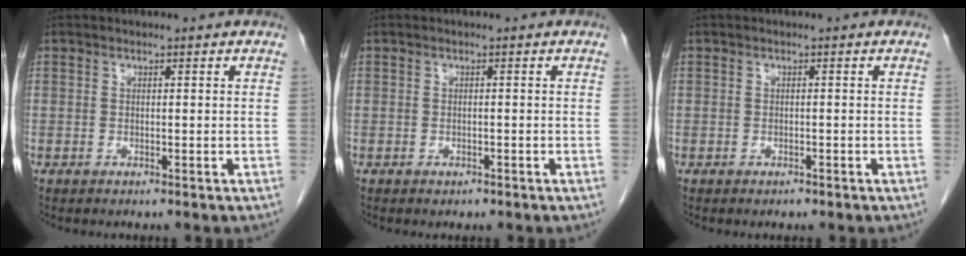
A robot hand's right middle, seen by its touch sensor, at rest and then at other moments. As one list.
[{"total": 0.9, "force": [-0.6, 0.6, 0.4], "torque": [-0.007, 0.001, -0.006]}, {"total": 0.7, "force": [-0.6, 0.4, 0.3], "torque": [-0.007, 0.000, -0.007]}]